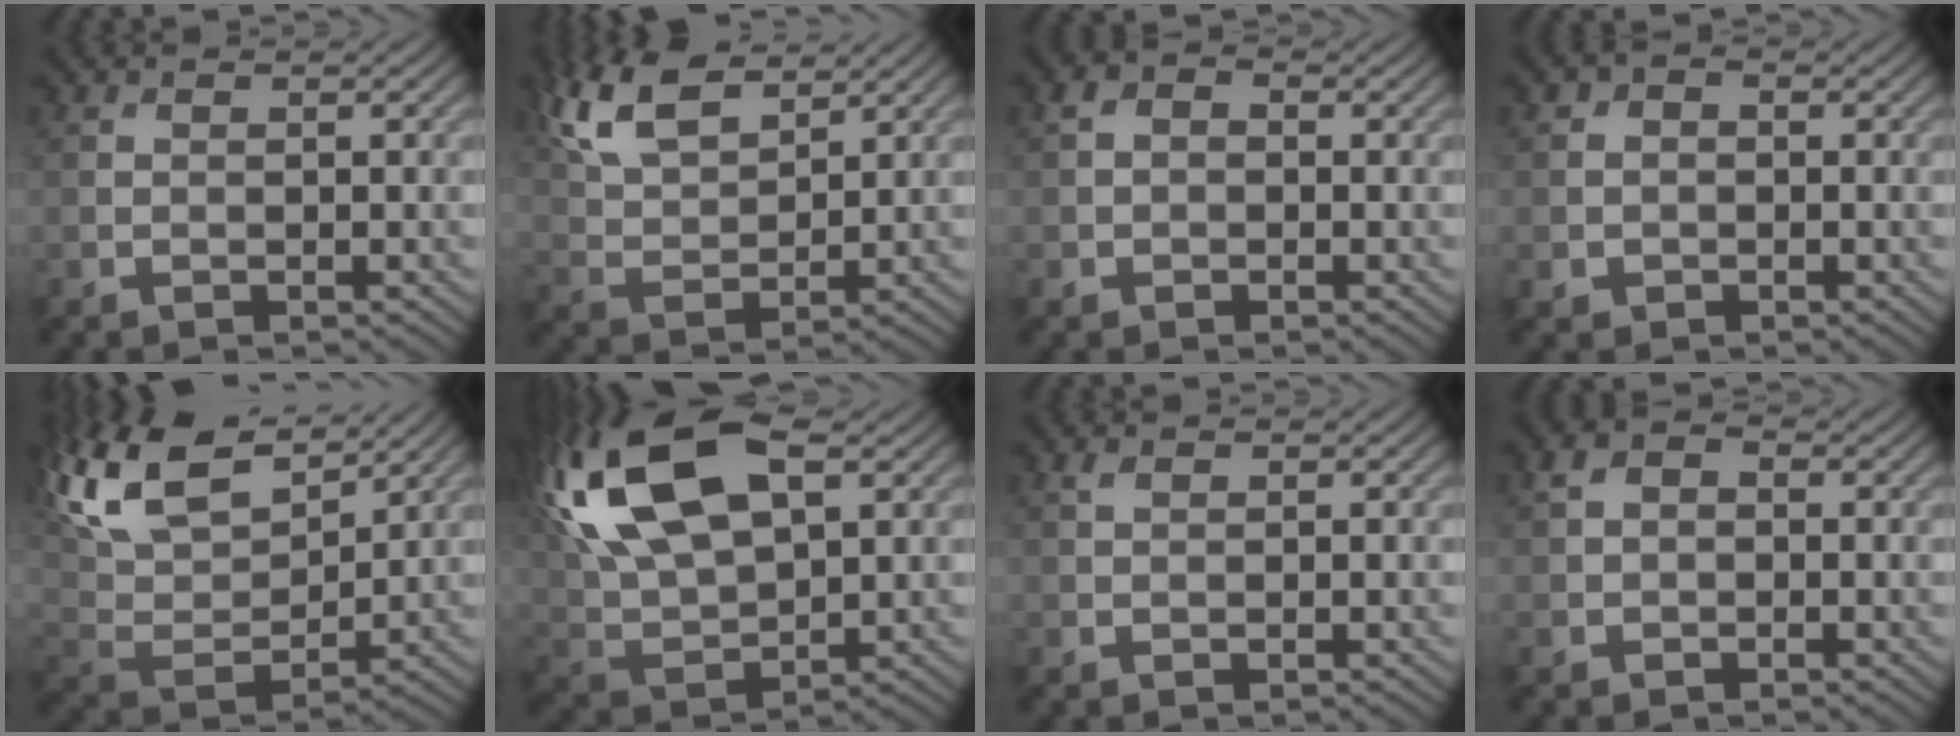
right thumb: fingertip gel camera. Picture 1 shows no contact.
{"total": 9.7, "force": [6.0, 4.2, 6.4], "torque": [-0.166, 0.013, 0.122]}
{"total": 2.1, "force": [-0.1, 1.7, 1.3], "torque": [-0.026, 0.001, -0.008]}
{"total": 1.9, "force": [-0.4, 1.8, 0.7], "torque": [-0.010, -0.003, -0.010]}
{"total": 16.4, "force": [10.9, 7.1, 10.0], "torque": [-0.242, 0.039, 0.174]}
{"total": 18.9, "force": [7.3, 9.9, 14.3], "torque": [-0.328, 0.033, 0.125]}
{"total": 0.7, "force": [0.5, 0.3, 0.4], "torque": [-0.014, 0.001, 0.010]}
{"total": 2.3, "force": [0.2, 1.7, 1.6], "torque": [-0.032, 0.003, -0.003]}